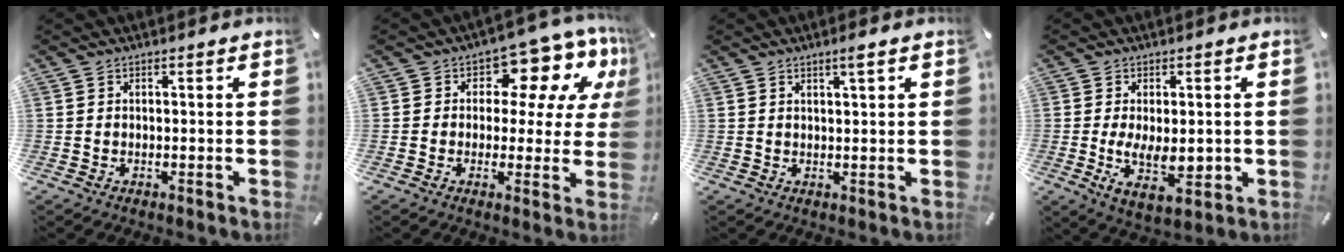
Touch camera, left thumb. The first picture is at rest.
{"total": 10.7, "force": [5.6, 6.6, 6.4], "torque": [-0.088, -0.039, 0.100]}
{"total": 2.4, "force": [1.5, 0.2, 1.9], "torque": [-0.040, 0.001, 0.024]}
{"total": 9.2, "force": [-0.7, 4.8, 7.8], "torque": [-0.138, -0.016, -0.011]}